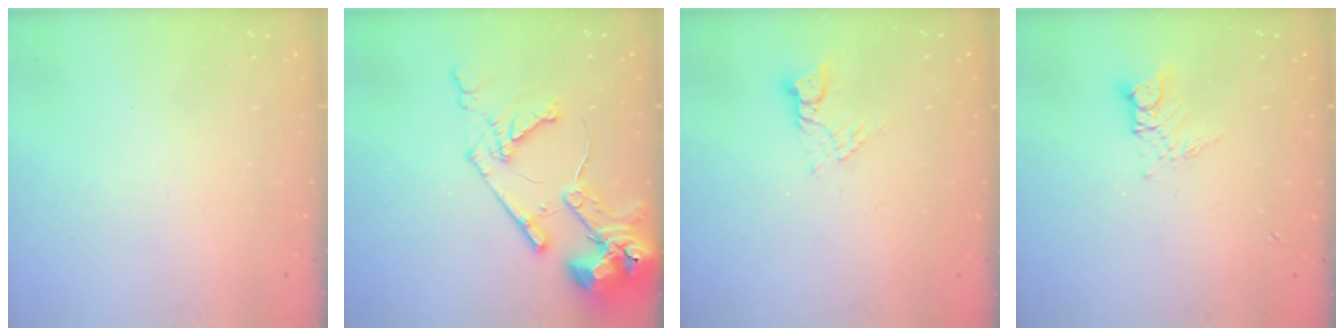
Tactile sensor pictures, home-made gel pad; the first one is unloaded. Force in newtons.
{"total": 15.5, "press": 15.3, "slide": 2.0}
{"total": 2.6, "press": 2.6, "slide": 0.3}
{"total": 7.1, "press": 7.1, "slide": 0.6}